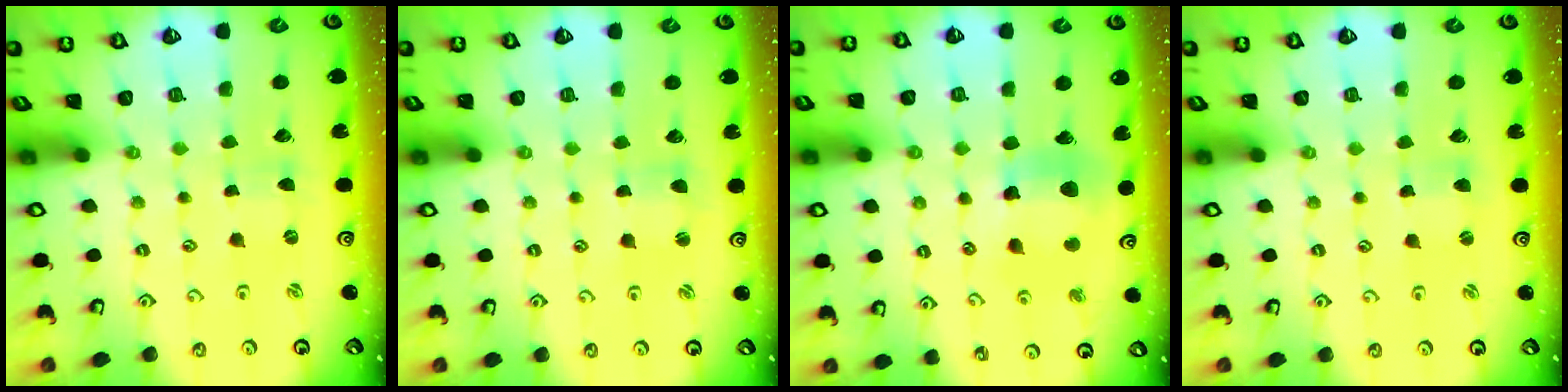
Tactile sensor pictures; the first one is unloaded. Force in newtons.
{"total": 1.7, "press": 1.6, "slide": 0.4}
{"total": 12.9, "press": 12.8, "slide": 1.3}
{"total": 1.1, "press": 1.0, "slide": 0.3}